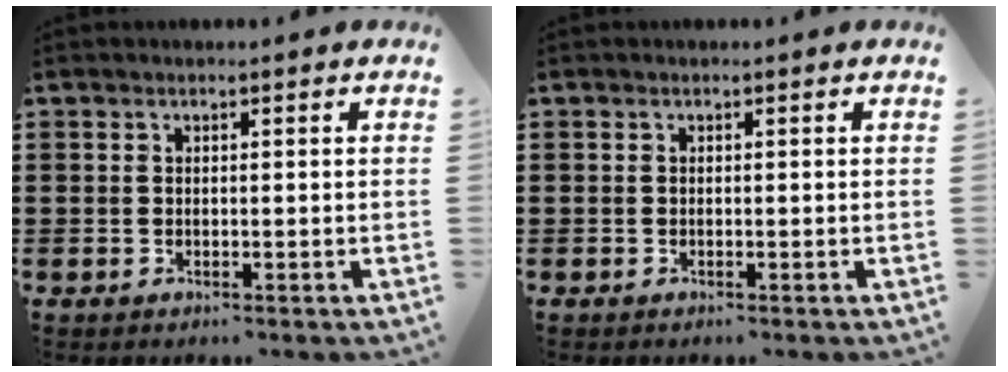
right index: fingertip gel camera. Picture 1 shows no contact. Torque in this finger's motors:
{"motor_torque": [0.28, 0.43, 0.04, 0.01]}